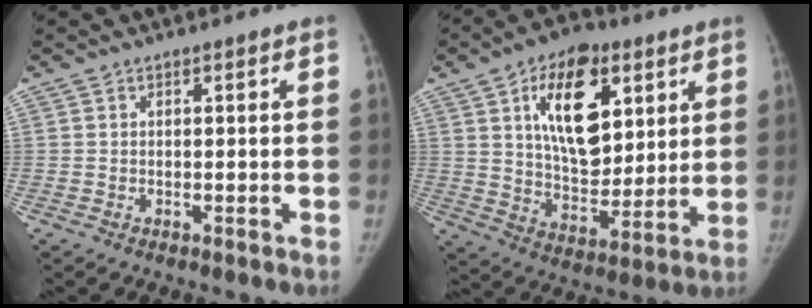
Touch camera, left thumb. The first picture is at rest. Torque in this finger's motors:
{"motor_torque": [0.39, 0.62, 0.58, 0.25, 0.11]}